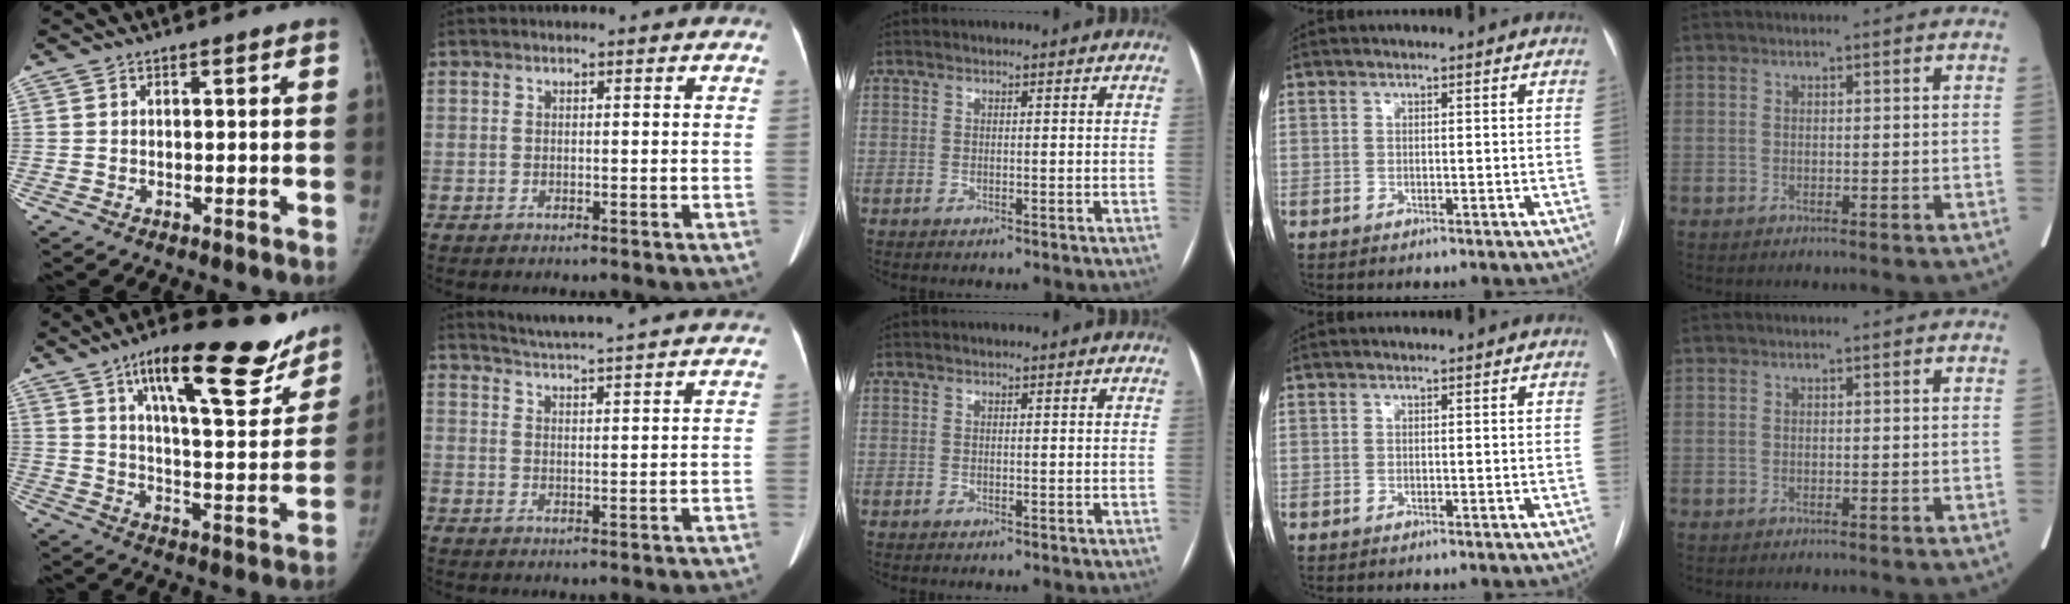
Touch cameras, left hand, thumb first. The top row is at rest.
{"thumb": {"total": 22.2, "force": [14.6, 7.0, 15.2], "torque": [-0.178, -0.058, 0.222]}, "index": {"total": 18.2, "force": [17.1, -0.3, 6.1], "torque": [-0.103, -0.014, 0.220]}}